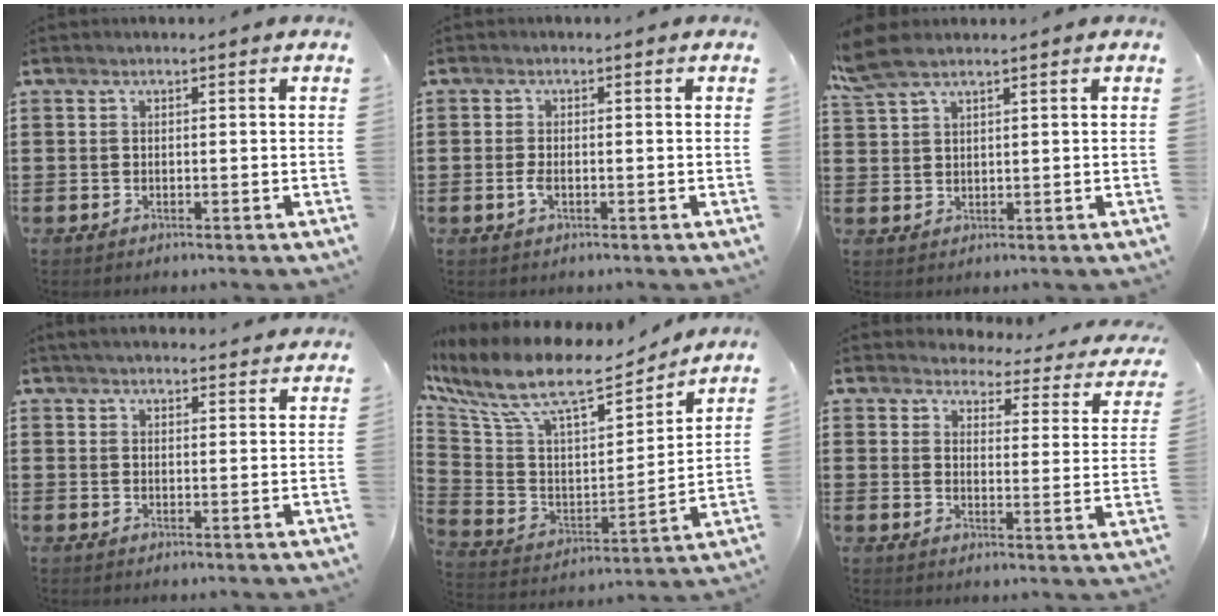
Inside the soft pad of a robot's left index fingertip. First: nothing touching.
{"total": 1.9, "force": [-0.8, 0.7, 1.6], "torque": [-0.044, -0.006, -0.019]}
{"total": 4.3, "force": [3.0, 1.2, 2.9], "torque": [-0.064, 0.006, 0.056]}
{"total": 3.0, "force": [3.0, 0.2, 0.6], "torque": [-0.020, -0.004, 0.056]}
{"total": 13.4, "force": [9.7, 3.9, 8.3], "torque": [-0.192, -0.052, 0.169]}
{"total": 3.3, "force": [3.2, 0.5, 0.5], "torque": [-0.032, -0.025, 0.051]}